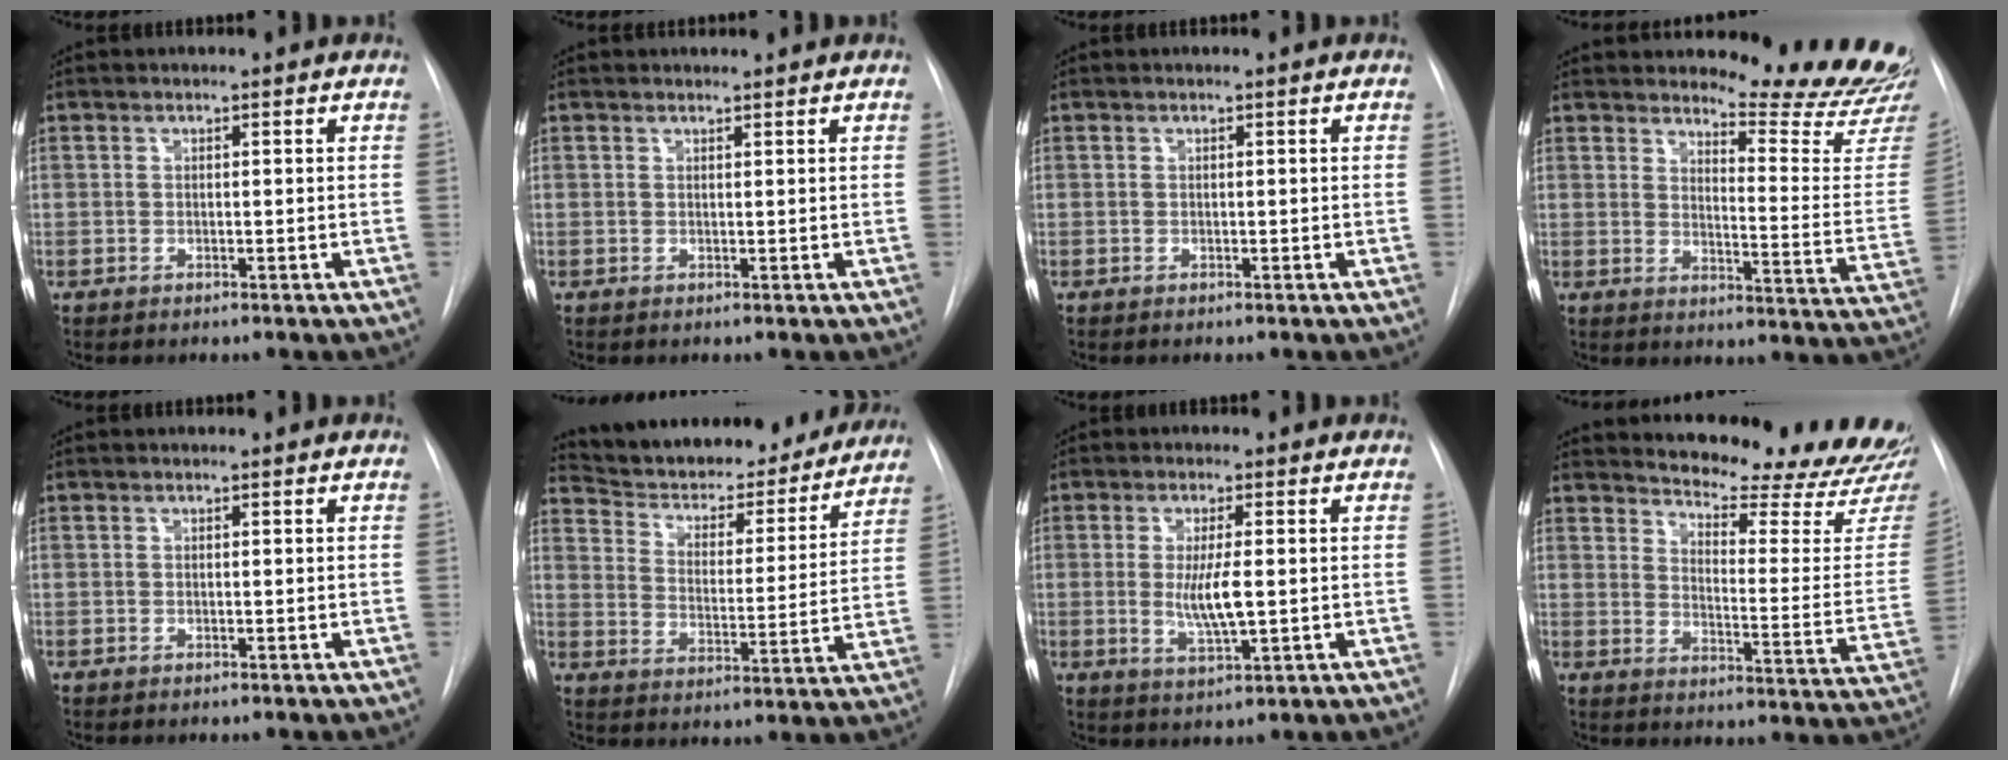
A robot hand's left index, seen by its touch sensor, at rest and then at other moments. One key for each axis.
{"total": 1.1, "fx": 1.1, "fy": 0.1, "fz": -0.1, "tx": -0.006, "ty": 0.005, "tz": 0.016}
{"total": 0.0}
{"total": 15.5, "fx": 15.1, "fy": -0.1, "fz": 3.8, "tx": -0.043, "ty": -0.132, "tz": 0.171}
{"total": 0.0}
{"total": 23.4, "fx": 21.4, "fy": 6.0, "fz": 7.4, "tx": -0.111, "ty": -0.018, "tz": 0.291}
{"total": 5.7, "fx": -0.2, "fy": 1.0, "fz": 5.6, "tx": -0.110, "ty": -0.015, "tz": -0.003}
{"total": 21.0, "fx": 20.0, "fy": 1.8, "fz": 6.1, "tx": -0.075, "ty": -0.119, "tz": 0.237}